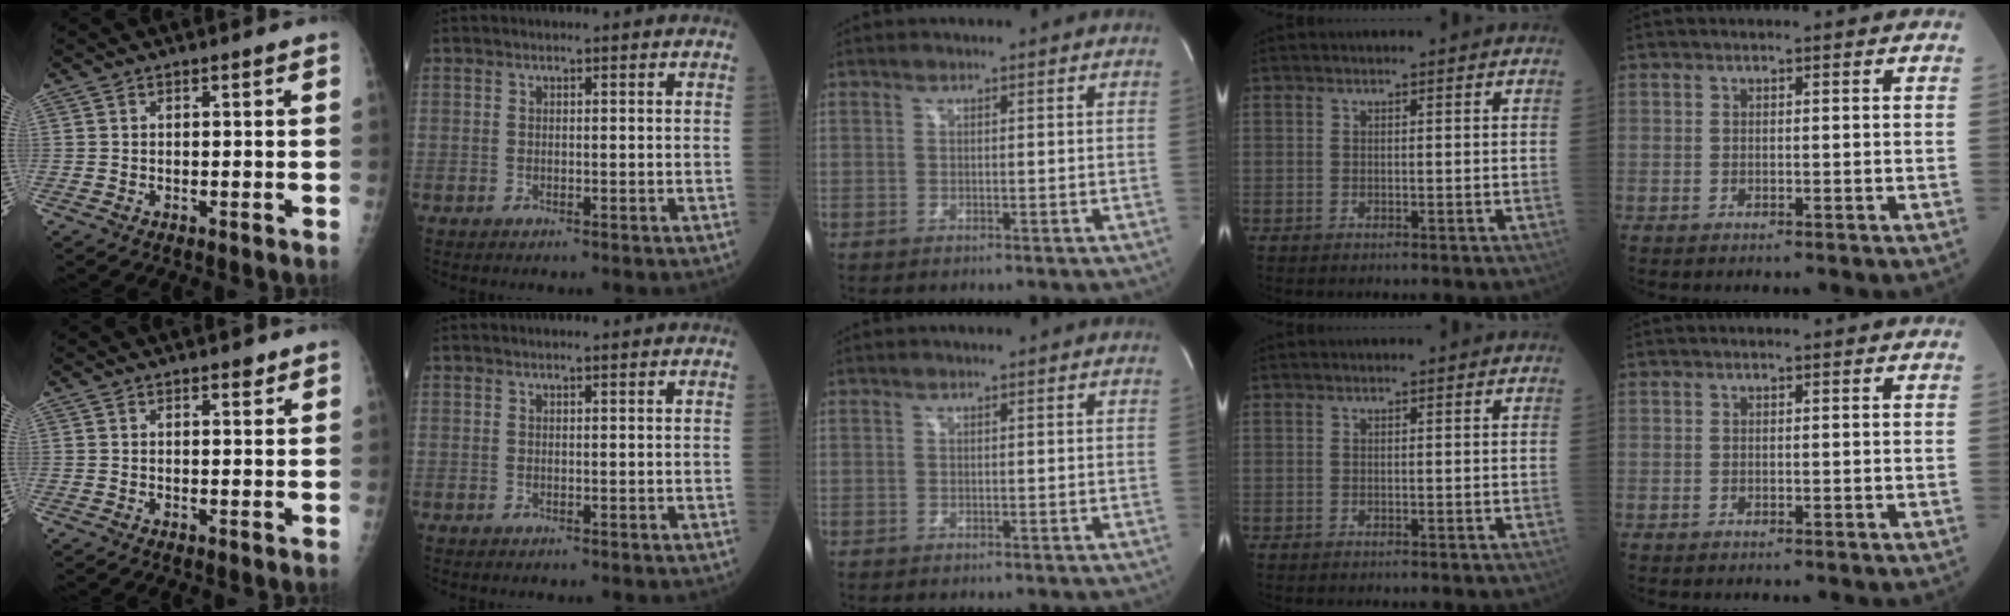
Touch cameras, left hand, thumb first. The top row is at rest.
{"thumb": {"total": 1.8, "force": [1.3, 0.7, 1.0], "torque": [-0.005, -0.007, 0.016]}, "index": {"total": 0.6, "force": [0.5, 0.0, 0.3], "torque": [-0.007, 0.005, 0.008]}}